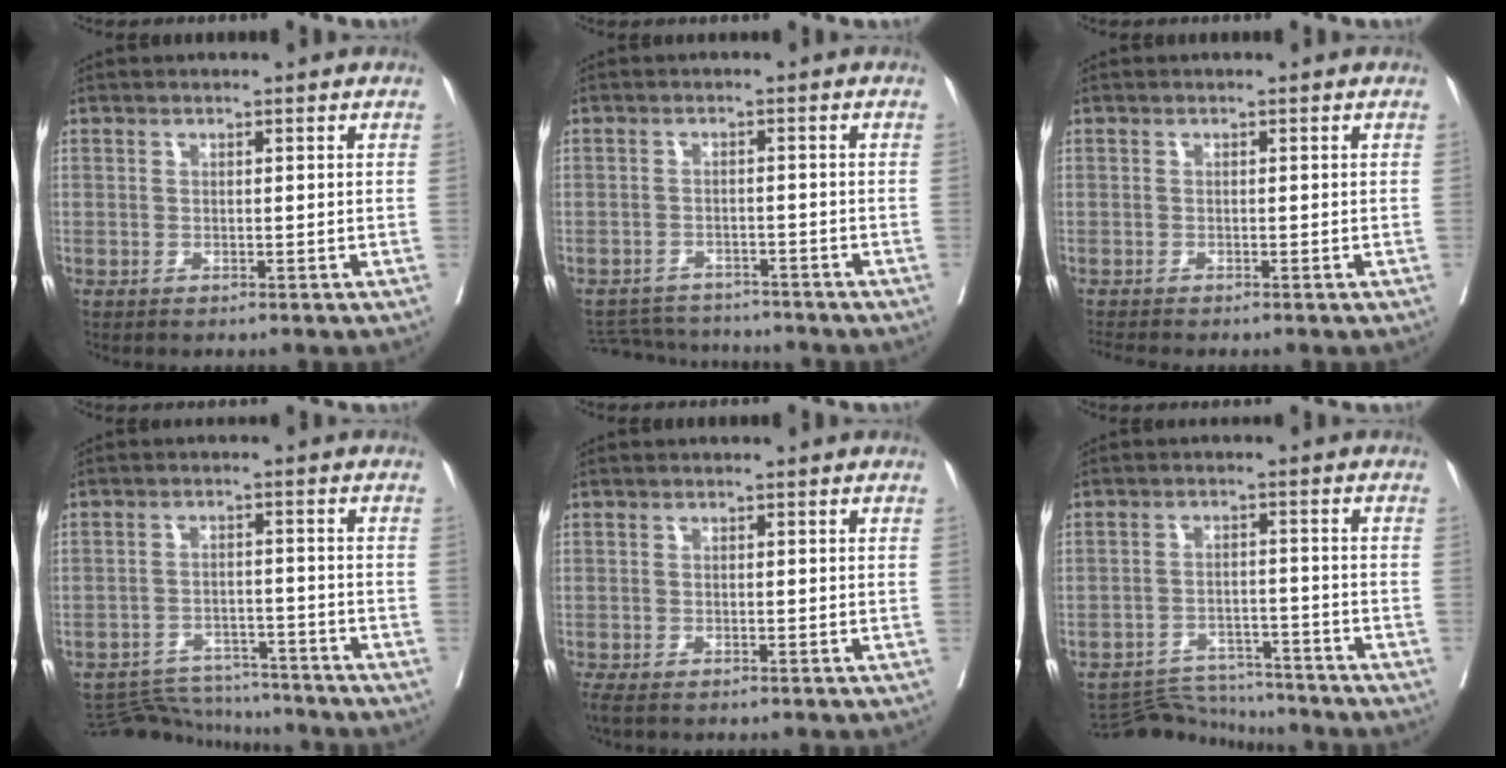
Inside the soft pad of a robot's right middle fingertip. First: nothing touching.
{"total": 7.1, "force": [-7.0, 1.2, 0.6], "torque": [-0.015, 0.003, -0.106]}
{"total": 1.8, "force": [-1.7, -0.3, 0.4], "torque": [-0.010, -0.007, -0.030]}
{"total": 8.9, "force": [-8.8, 1.2, -0.4], "torque": [0.001, 0.006, -0.136]}
{"total": 2.7, "force": [-2.2, 0.6, 1.4], "torque": [-0.031, -0.012, -0.036]}
{"total": 7.7, "force": [-7.6, 0.5, -1.2], "torque": [0.011, 0.006, -0.123]}